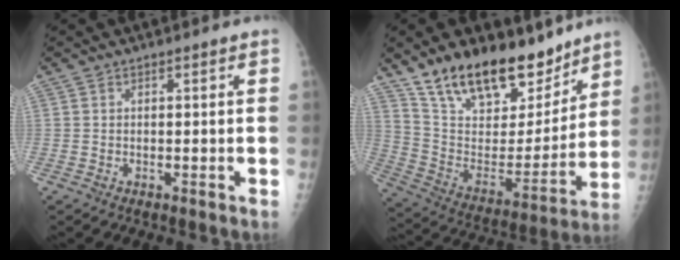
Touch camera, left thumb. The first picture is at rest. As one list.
[{"total": 23.5, "force": [17.3, 10.7, 11.7], "torque": [-0.159, -0.080, 0.297]}]